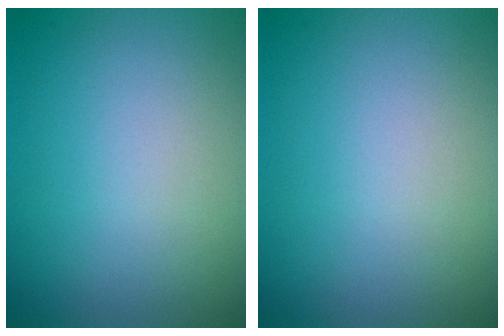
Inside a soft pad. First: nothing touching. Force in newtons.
{"total": 0.0}